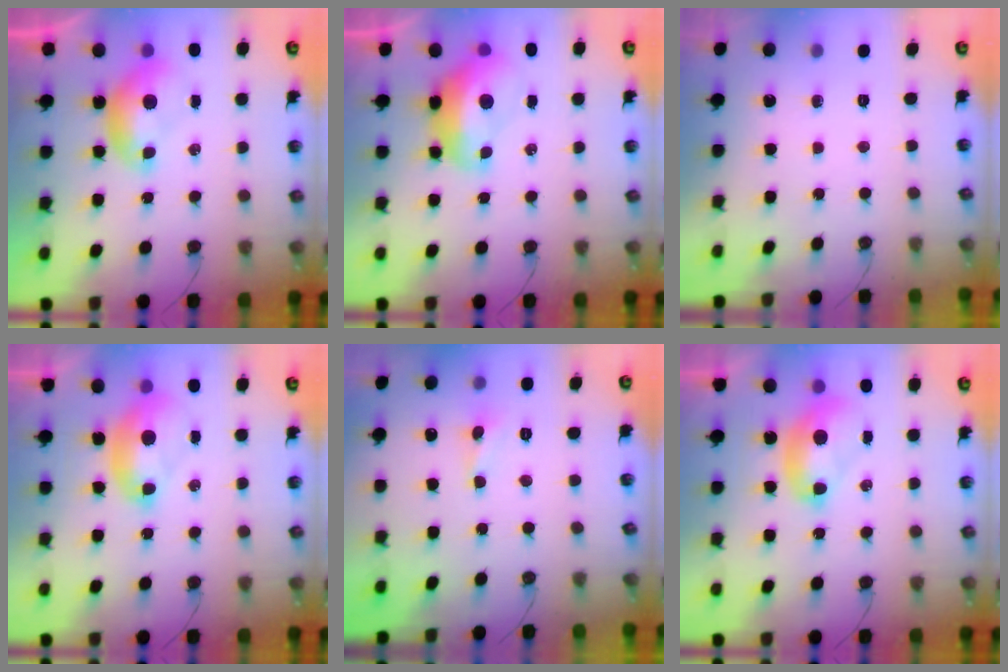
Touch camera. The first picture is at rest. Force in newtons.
{"total": 5.0, "press": 4.9, "slide": 0.9}
{"total": 0.0}
{"total": 2.6, "press": 2.6, "slide": 0.5}
{"total": 0.6, "press": 0.5, "slide": 0.2}
{"total": 2.7, "press": 2.7, "slide": 0.1}